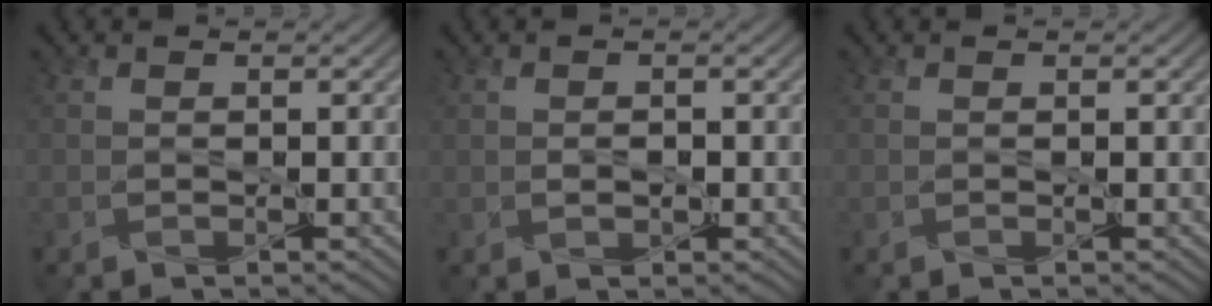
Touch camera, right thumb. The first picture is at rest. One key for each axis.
{"total": 1.2, "fx": -0.3, "fy": 0.9, "fz": 0.7, "tx": -0.024, "ty": -0.004, "tz": -0.003}
{"total": 0.0}